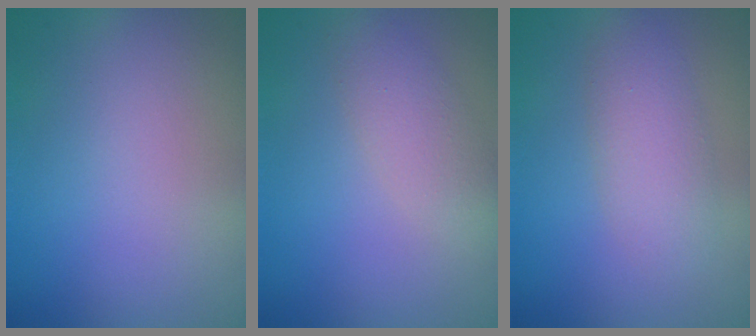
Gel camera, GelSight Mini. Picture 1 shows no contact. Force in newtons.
{"total": 2.5, "press": 2.5, "slide": 0.1}
{"total": 3.2, "press": 3.2, "slide": 0.2}